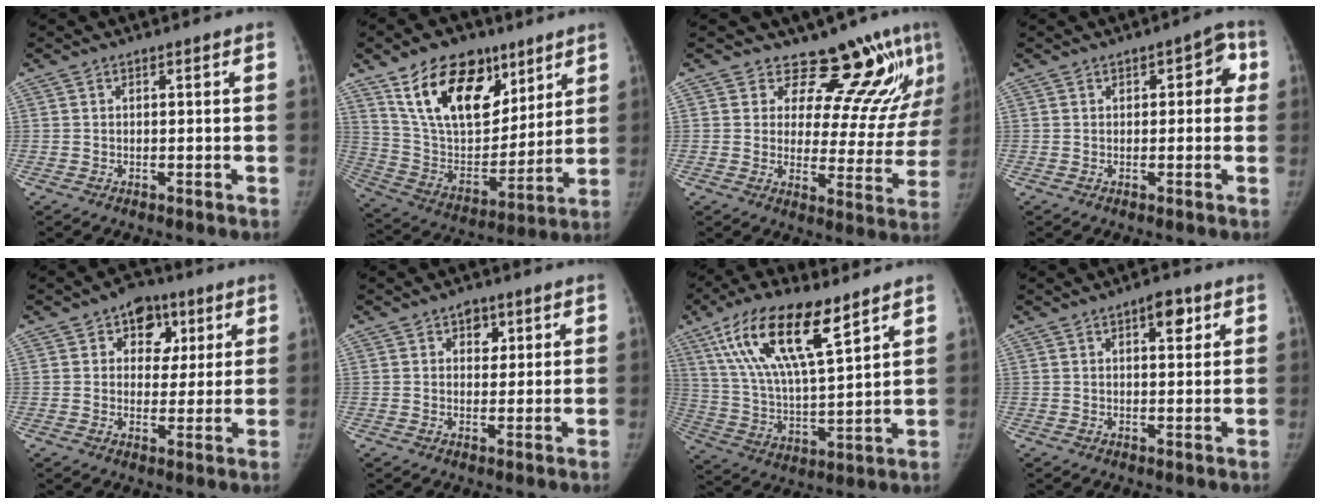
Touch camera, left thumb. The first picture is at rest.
{"total": 22.7, "force": [12.7, 13.3, 13.3], "torque": [-0.184, -0.045, 0.234]}
{"total": 15.3, "force": [12.2, 6.0, 7.0], "torque": [-0.037, -0.100, 0.151]}
{"total": 4.6, "force": [1.1, 2.9, 3.4], "torque": [-0.005, 0.009, 0.004]}
{"total": 8.9, "force": [3.7, 6.8, 4.3], "torque": [-0.009, -0.006, 0.047]}
{"total": 3.8, "force": [1.7, 2.8, 1.8], "torque": [0.002, -0.005, 0.021]}
{"total": 19.1, "force": [10.6, 6.1, 14.7], "torque": [-0.263, -0.032, 0.202]}
{"total": 4.4, "force": [2.1, 2.1, 3.3], "torque": [-0.029, -0.005, 0.026]}